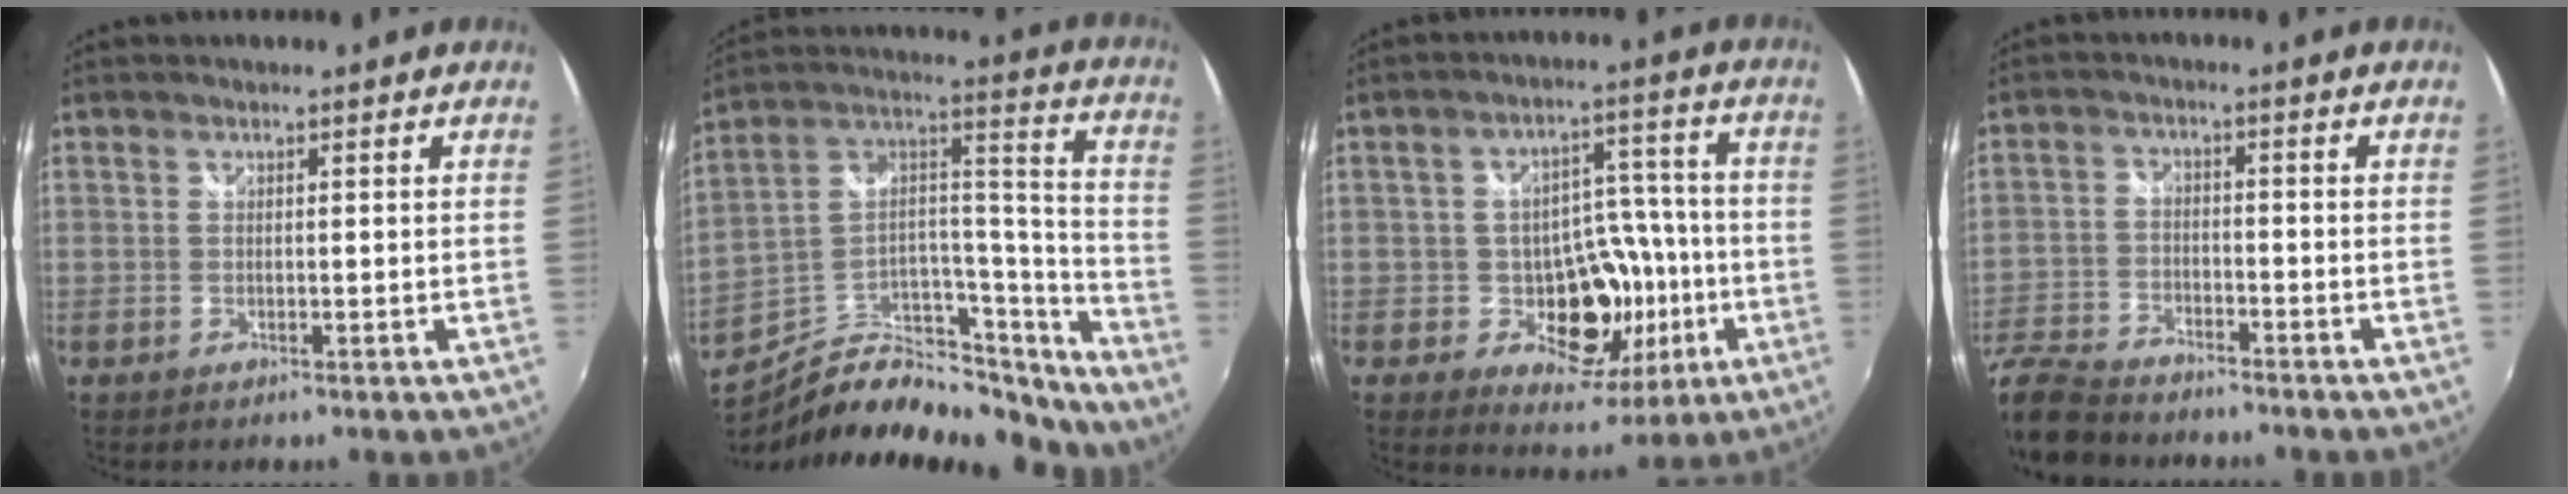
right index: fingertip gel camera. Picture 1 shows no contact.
{"total": 22.3, "force": [-19.7, 7.5, 7.2], "torque": [-0.104, 0.056, -0.317]}
{"total": 13.2, "force": [-3.6, 9.9, 8.0], "torque": [-0.130, 0.017, -0.037]}
{"total": 13.4, "force": [-11.1, 5.3, 5.4], "torque": [-0.152, -0.022, -0.213]}